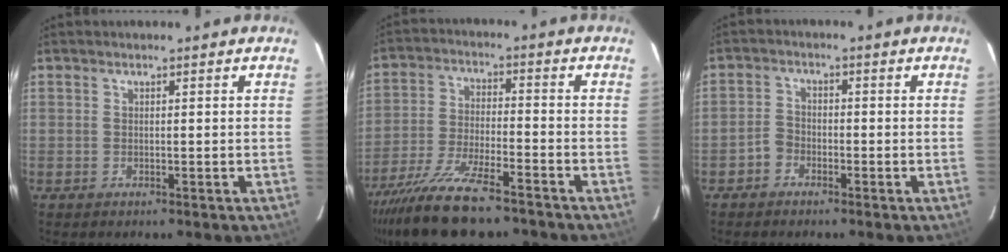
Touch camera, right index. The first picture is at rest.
{"total": 16.5, "force": [-12.9, 3.9, 9.5], "torque": [-0.201, -0.039, -0.230]}
{"total": 2.8, "force": [-1.9, 1.9, 0.6], "torque": [-0.012, 0.009, -0.035]}